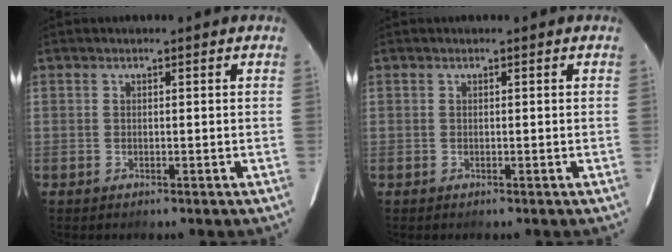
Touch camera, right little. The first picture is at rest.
{"total": 0.0}